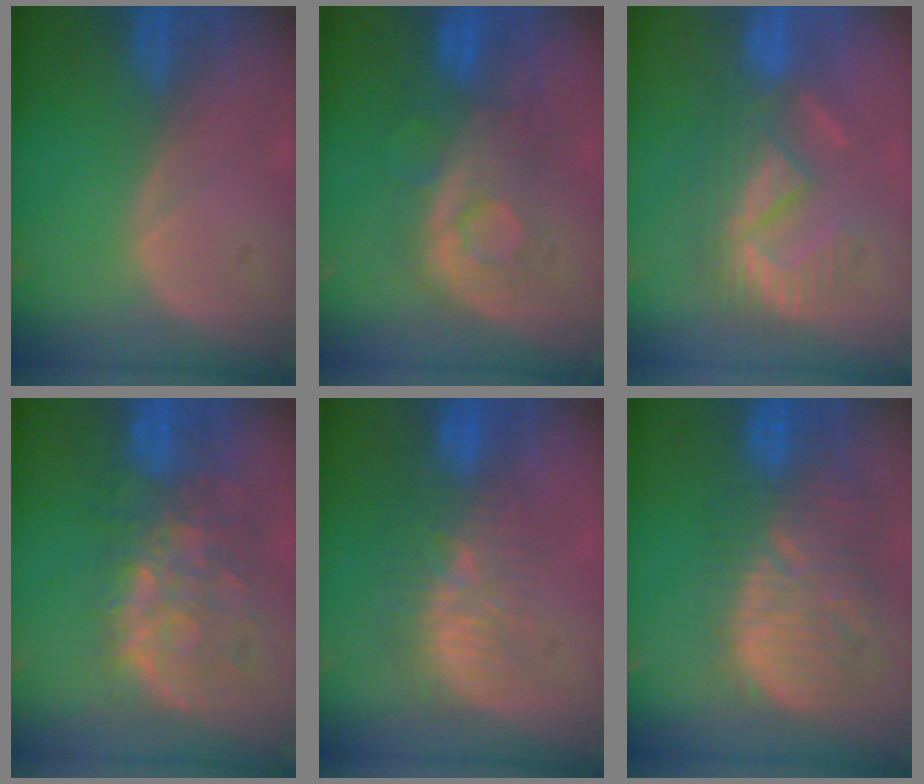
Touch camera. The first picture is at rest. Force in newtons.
{"total": 7.9, "press": 7.9, "slide": 0.1}
{"total": 9.5, "press": 8.1, "slide": 5.0}
{"total": 10.0, "press": 9.1, "slide": 4.0}
{"total": 9.2, "press": 8.6, "slide": 3.2}
{"total": 12.2, "press": 11.3, "slide": 4.5}